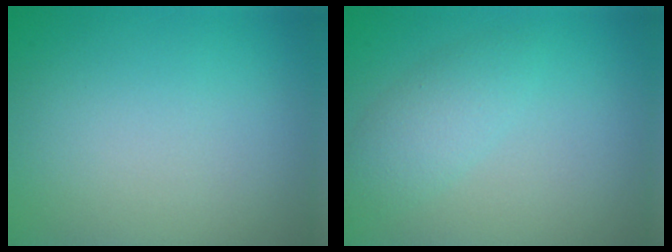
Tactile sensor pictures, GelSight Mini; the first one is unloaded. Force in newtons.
{"total": 1.7, "press": 1.7, "slide": 0.0}